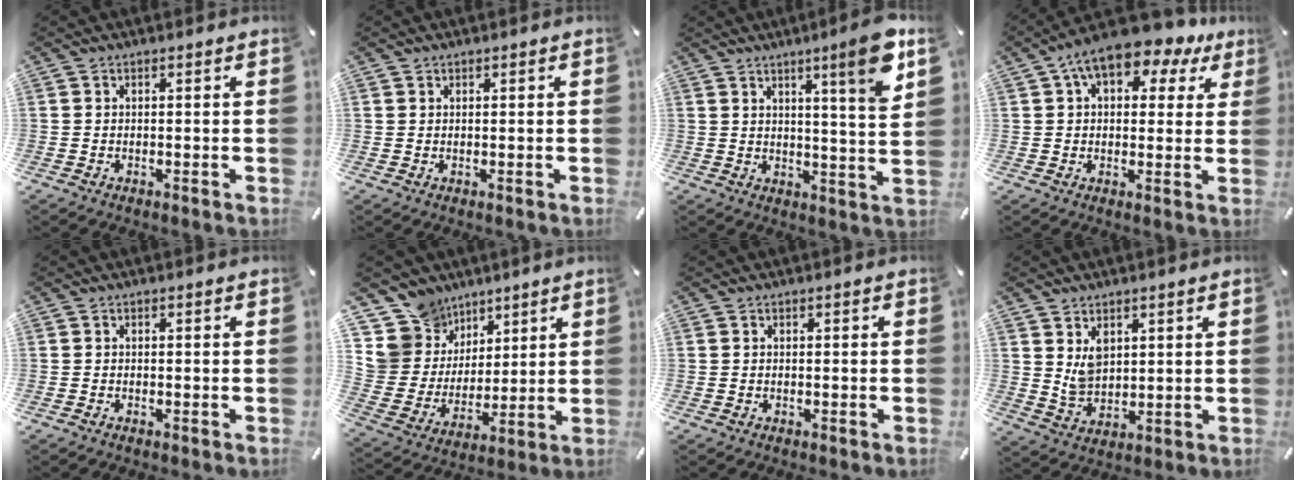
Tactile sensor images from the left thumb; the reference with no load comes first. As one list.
[{"total": 0.6, "force": [0.4, 0.4, -0.2], "torque": [0.006, 0.003, 0.008]}, {"total": 11.4, "force": [7.1, 0.2, 8.9], "torque": [-0.130, -0.042, 0.105]}, {"total": 10.2, "force": [5.8, 5.4, 6.5], "torque": [-0.110, -0.015, 0.102]}, {"total": 0.0}, {"total": 12.5, "force": [7.4, 10.0, 0.3], "torque": [-0.028, -0.059, 0.155]}, {"total": 0.0}, {"total": 5.9, "force": [3.1, 4.5, 2.2], "torque": [-0.048, -0.014, 0.055]}]